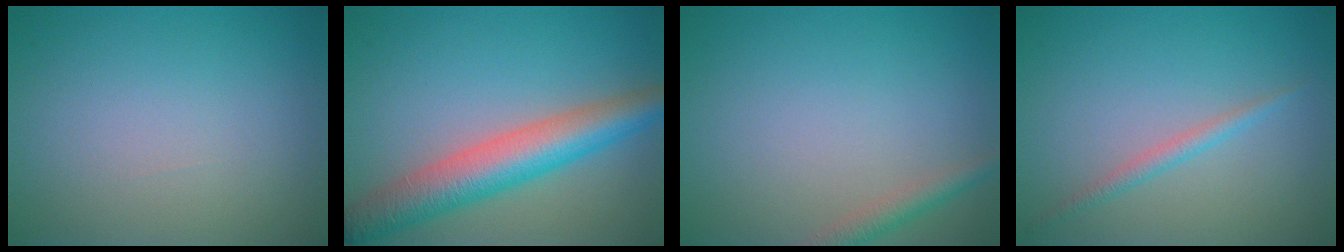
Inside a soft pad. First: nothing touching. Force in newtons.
{"total": 6.9, "press": 6.9, "slide": 0.2}
{"total": 1.9, "press": 1.9, "slide": 0.0}
{"total": 1.4, "press": 1.4, "slide": 0.1}